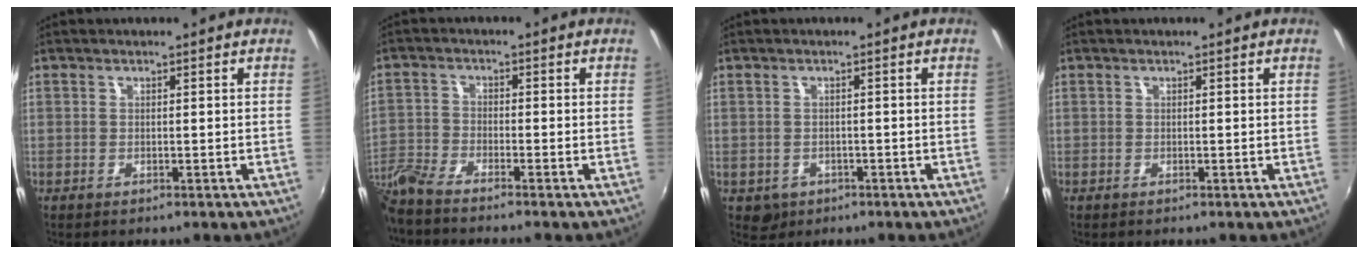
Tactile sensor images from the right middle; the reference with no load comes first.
{"total": 6.3, "force": [-5.8, -0.1, 2.6], "torque": [-0.069, -0.016, -0.125]}
{"total": 3.1, "force": [-1.0, 2.7, 0.9], "torque": [-0.024, -0.003, -0.009]}
{"total": 0.0}